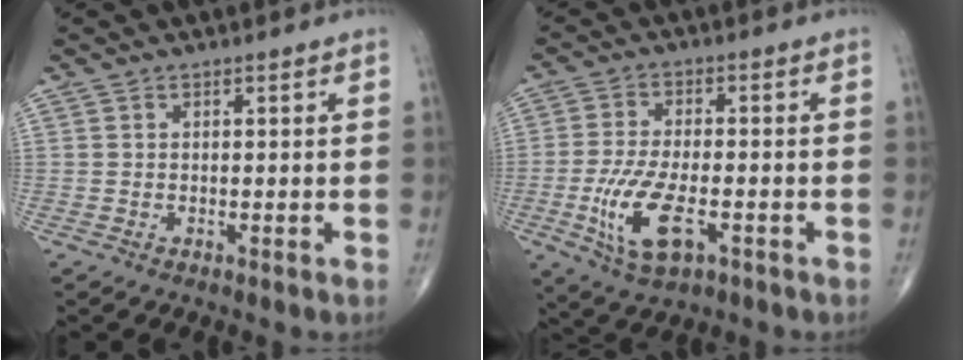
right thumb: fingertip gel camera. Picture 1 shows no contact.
{"total": 11.0, "force": [-3.7, 4.8, 9.1], "torque": [-0.187, 0.003, -0.062]}